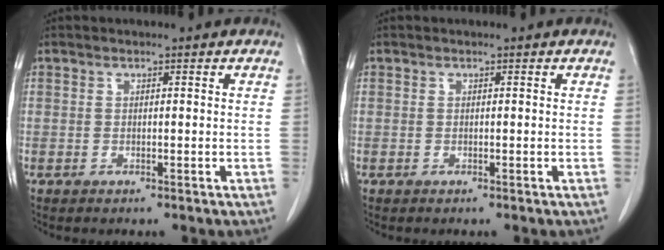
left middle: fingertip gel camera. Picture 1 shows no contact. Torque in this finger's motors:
{"motor_torque": [1.08, -1.06, 0.06, 0.00]}